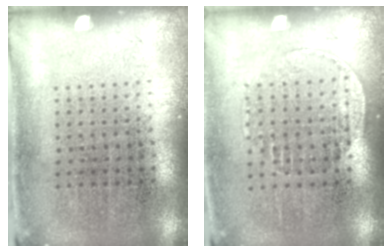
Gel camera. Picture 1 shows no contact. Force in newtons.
{"total": 1.2, "press": 1.0, "slide": 0.5}